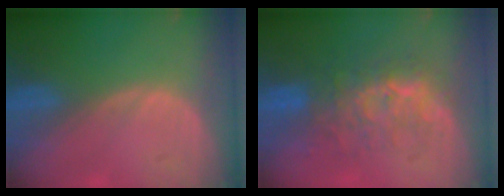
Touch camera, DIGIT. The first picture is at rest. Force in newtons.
{"total": 8.2, "press": 8.0, "slide": 1.8}